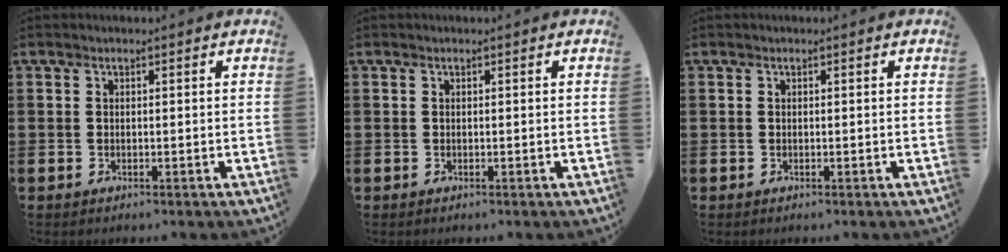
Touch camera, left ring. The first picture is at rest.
{"total": 0.0}
{"total": 0.0}